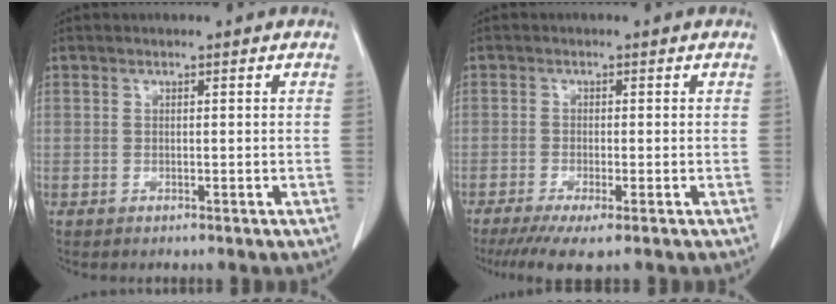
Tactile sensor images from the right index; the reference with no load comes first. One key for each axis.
{"total": 5.6, "fx": -3.8, "fy": 0.5, "fz": 4.1, "tx": -0.064, "ty": -0.014, "tz": -0.061}